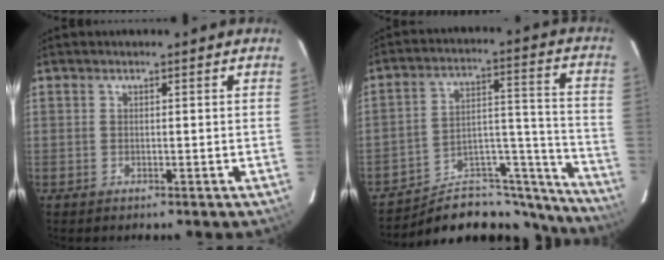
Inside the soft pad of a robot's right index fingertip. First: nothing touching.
{"total": 21.0, "force": [-19.2, 6.7, 5.2], "torque": [-0.056, 0.063, -0.270]}